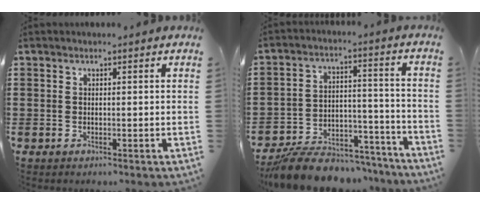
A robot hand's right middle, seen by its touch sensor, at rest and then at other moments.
{"total": 9.2, "force": [-8.5, 2.3, 2.6], "torque": [-0.039, 0.033, -0.160]}